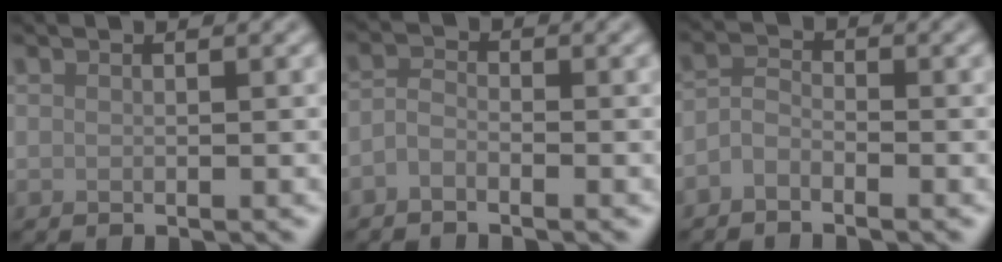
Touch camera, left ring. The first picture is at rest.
{"total": 1.5, "force": [-1.0, 0.8, 0.9], "torque": [-0.017, 0.002, -0.026]}
{"total": 1.8, "force": [-1.2, 1.0, 0.9], "torque": [-0.017, 0.004, -0.031]}